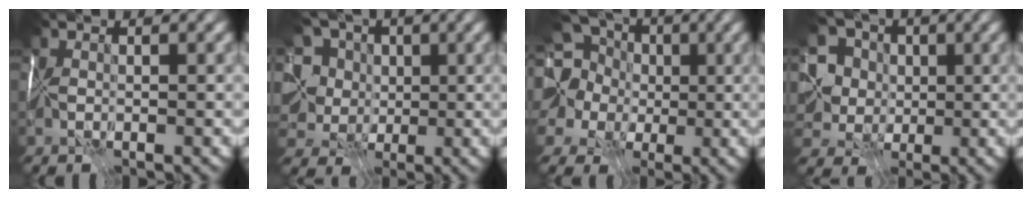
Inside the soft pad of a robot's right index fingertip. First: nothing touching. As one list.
[{"total": 8.8, "force": [2.5, 7.1, 4.5], "torque": [-0.087, 0.021, 0.015]}, {"total": 13.4, "force": [2.8, 11.7, 5.9], "torque": [-0.141, 0.023, 0.007]}, {"total": 6.6, "force": [1.0, 5.7, 3.1], "torque": [-0.065, 0.007, 0.010]}]